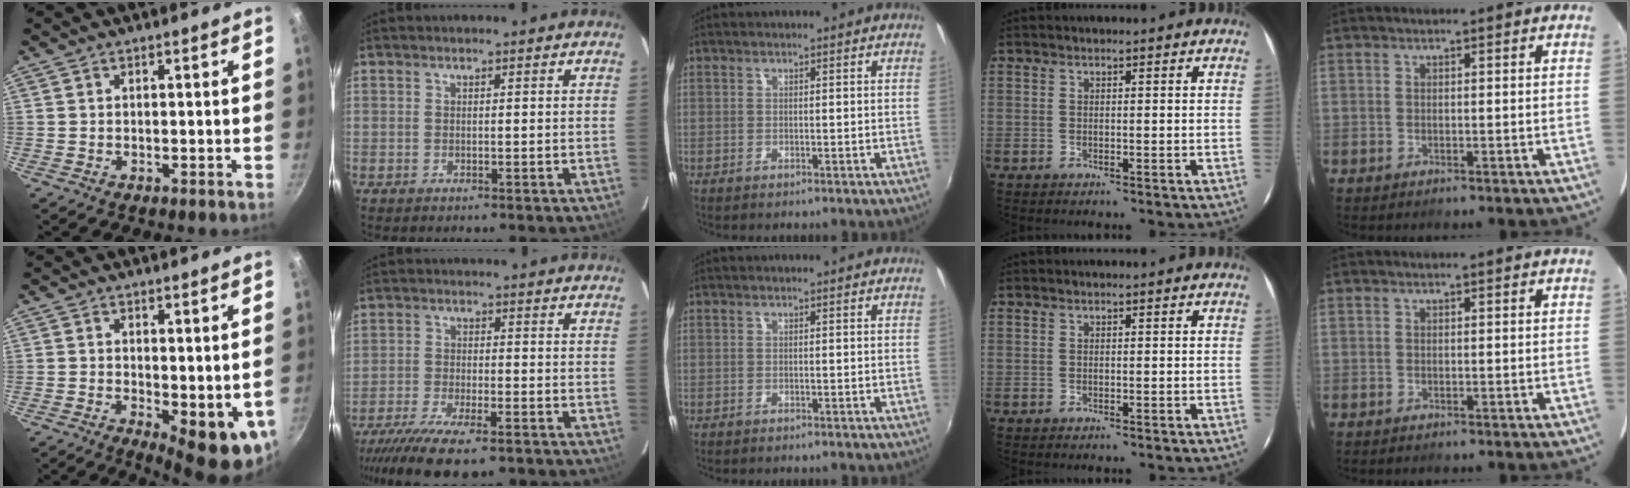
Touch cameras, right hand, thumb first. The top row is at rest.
{"thumb": {"total": 9.4, "force": [-0.5, 3.9, 8.5], "torque": [-0.093, -0.014, 0.003]}, "index": {"total": 14.4, "force": [-11.0, 3.8, 8.5], "torque": [-0.183, -0.043, -0.188]}}